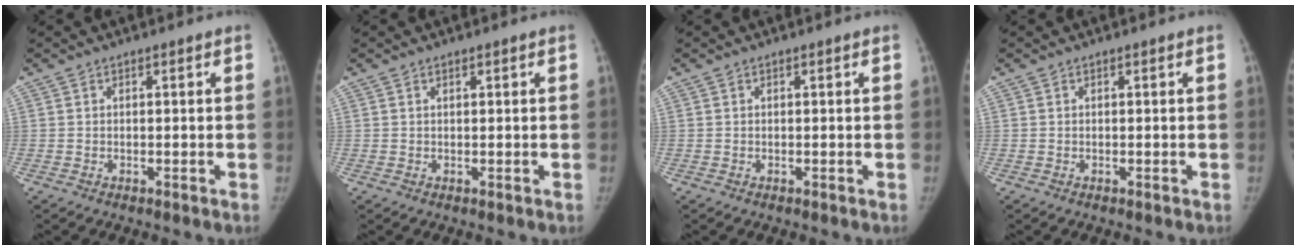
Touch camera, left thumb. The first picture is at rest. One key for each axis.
{"total": 0.0}
{"total": 0.0}
{"total": 0.0}